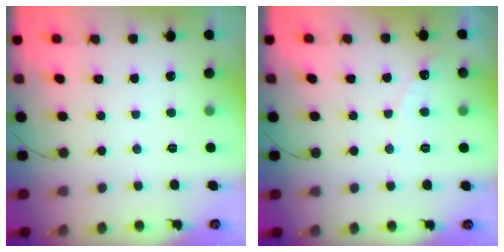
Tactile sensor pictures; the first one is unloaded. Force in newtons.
{"total": 4.7, "press": 4.7, "slide": 0.3}